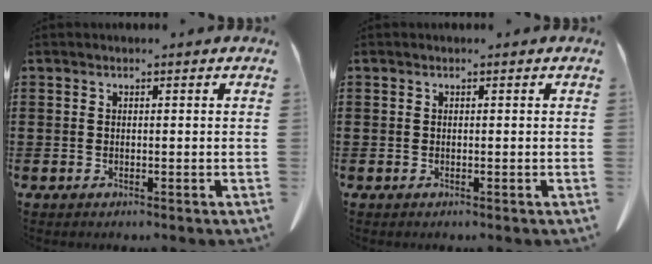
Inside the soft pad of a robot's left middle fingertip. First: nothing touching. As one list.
[{"total": 0.0}]